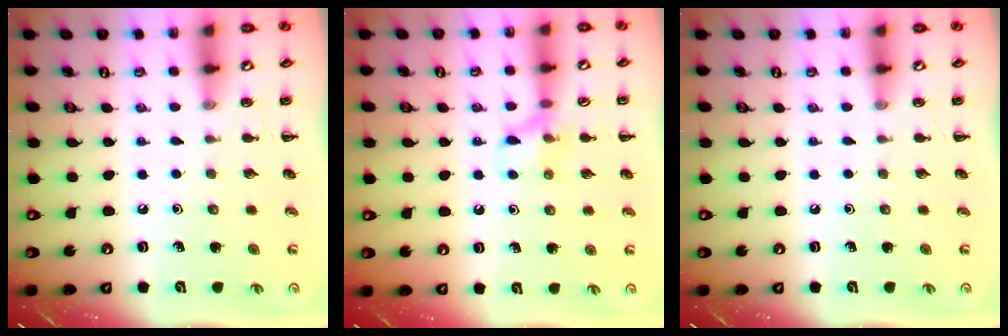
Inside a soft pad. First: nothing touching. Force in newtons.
{"total": 7.9, "press": 7.9, "slide": 0.7}
{"total": 0.0}